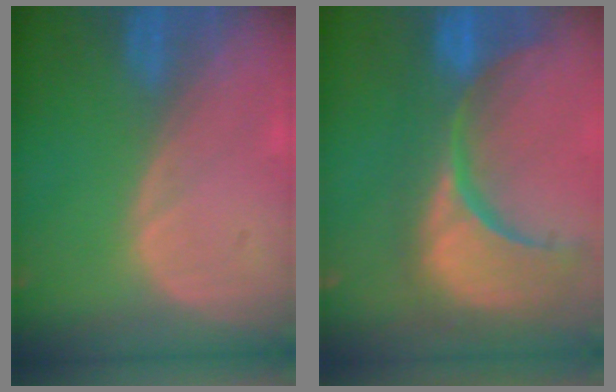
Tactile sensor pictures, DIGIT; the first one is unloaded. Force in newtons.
{"total": 15.4, "press": 12.2, "slide": 9.4}